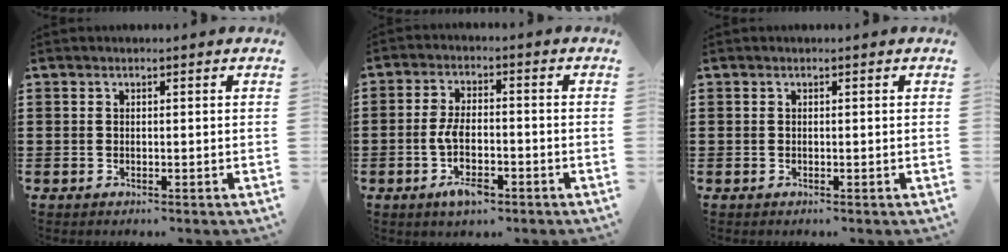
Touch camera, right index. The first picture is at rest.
{"total": 6.1, "force": [-2.3, 2.6, 5.0], "torque": [-0.104, 0.005, -0.047]}
{"total": 0.0}